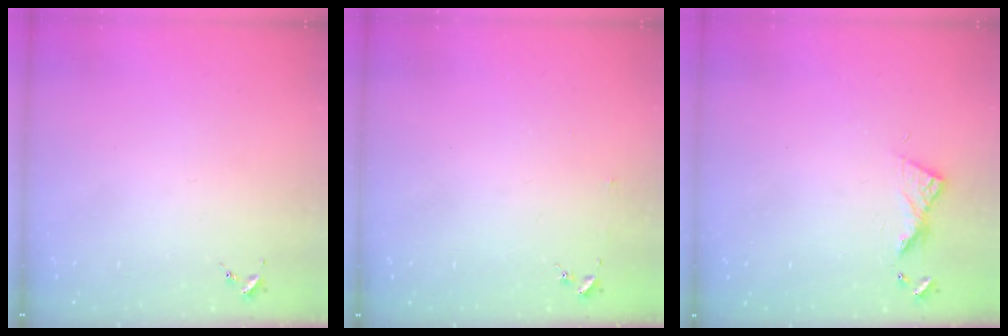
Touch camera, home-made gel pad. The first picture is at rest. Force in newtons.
{"total": 2.5, "press": 2.5, "slide": 0.2}
{"total": 6.1, "press": 6.1, "slide": 0.6}